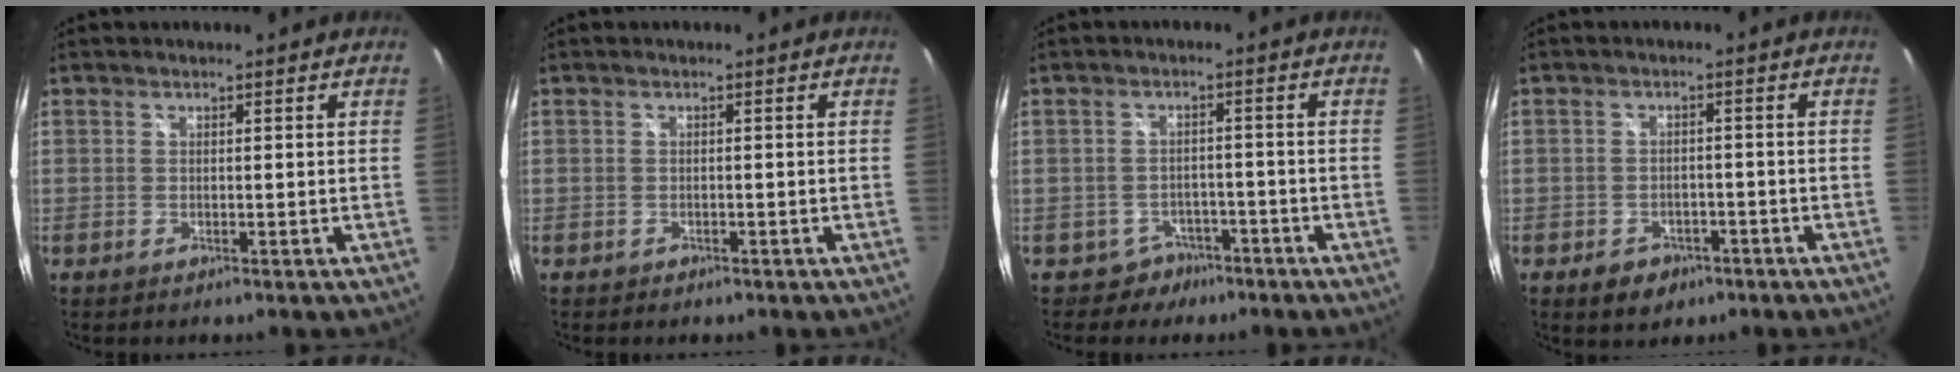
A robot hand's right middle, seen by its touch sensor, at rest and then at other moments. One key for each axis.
{"total": 1.0, "fx": -0.7, "fy": 0.6, "fz": 0.3, "tx": -0.007, "ty": 0.001, "tz": -0.008}
{"total": 4.4, "fx": -3.0, "fy": 3.3, "fz": 0.0, "tx": -0.006, "ty": 0.021, "tz": -0.040}
{"total": 5.2, "fx": -3.1, "fy": 3.6, "fz": 2.0, "tx": -0.049, "ty": 0.004, "tz": -0.034}